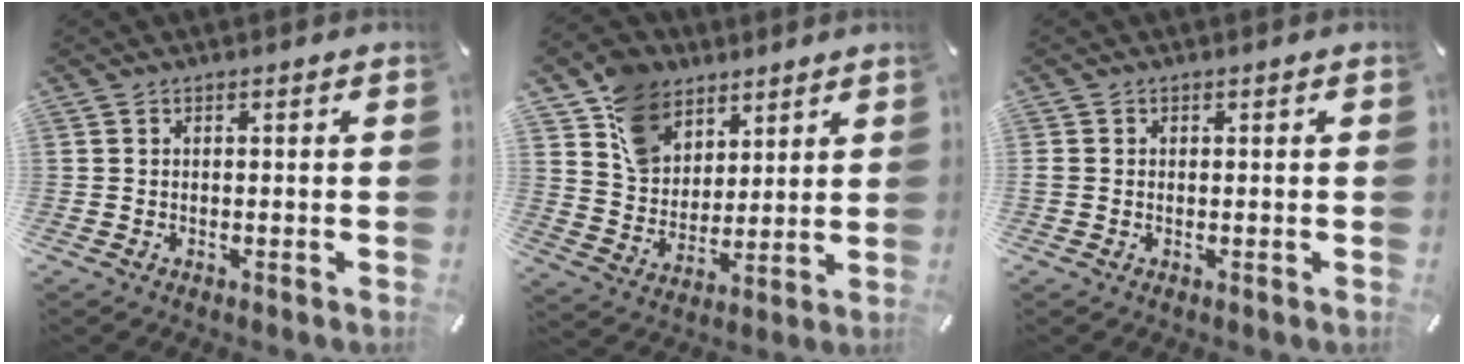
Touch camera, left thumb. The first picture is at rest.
{"total": 11.6, "force": [7.3, 8.5, 3.1], "torque": [-0.076, -0.035, 0.144]}
{"total": 0.7, "force": [0.0, 0.6, 0.3], "torque": [-0.006, 0.004, -0.001]}